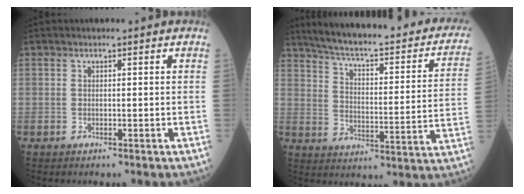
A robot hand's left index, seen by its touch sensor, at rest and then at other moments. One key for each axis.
{"total": 26.7, "fx": 21.9, "fy": 5.1, "fz": 14.4, "tx": -0.203, "ty": -0.019, "tz": 0.273}